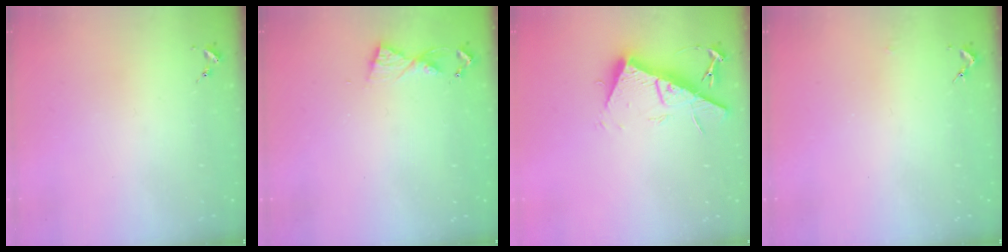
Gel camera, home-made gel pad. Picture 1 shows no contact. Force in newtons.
{"total": 5.5, "press": 5.4, "slide": 0.6}
{"total": 14.3, "press": 14.3, "slide": 0.4}
{"total": 1.4, "press": 1.4, "slide": 0.1}